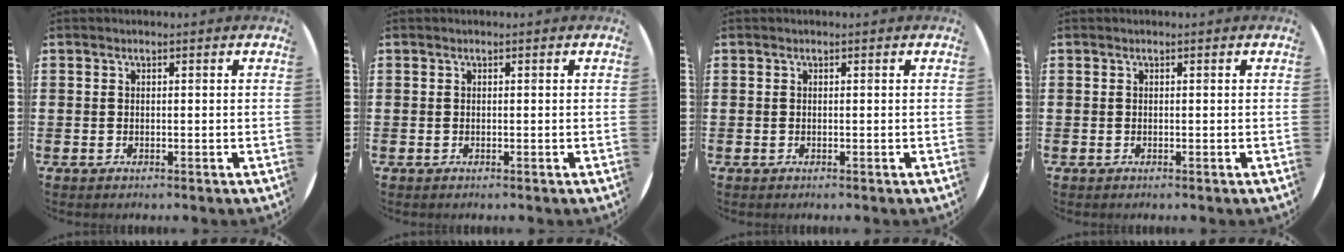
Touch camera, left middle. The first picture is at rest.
{"total": 0.0}
{"total": 0.0}
{"total": 0.0}